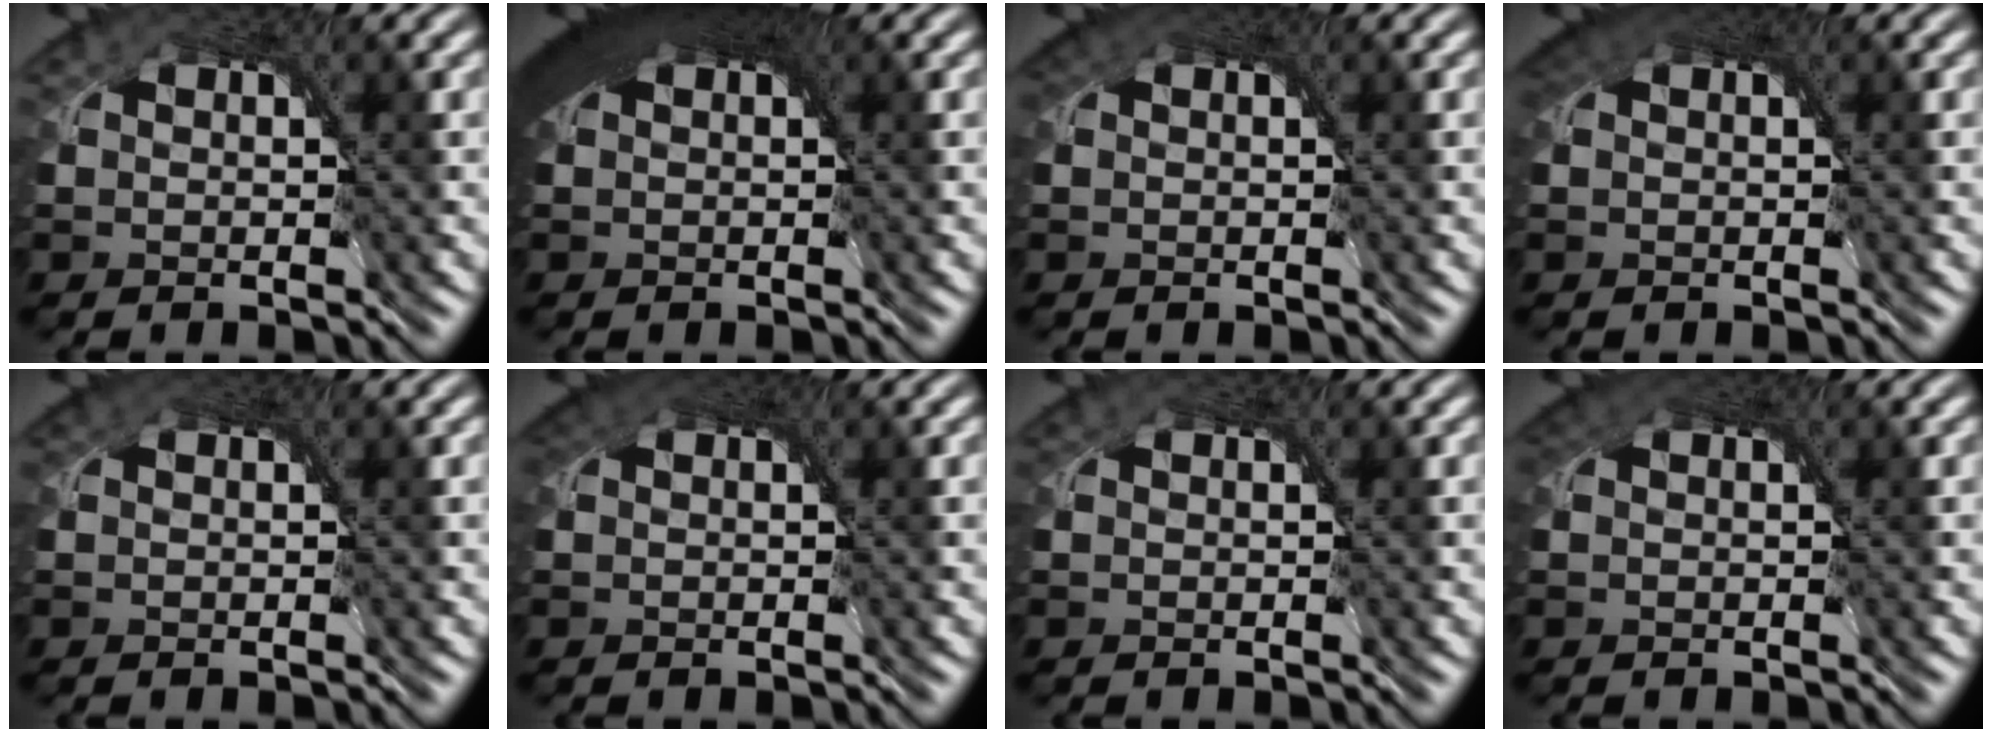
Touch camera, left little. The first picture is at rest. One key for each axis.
{"total": 7.1, "fx": 2.9, "fy": 3.4, "fz": 5.6, "tx": -0.086, "ty": 0.019, "tz": 0.031}
{"total": 2.9, "fx": 1.4, "fy": 1.9, "fz": 1.6, "tx": -0.032, "ty": 0.006, "tz": 0.015}
{"total": 3.5, "fx": 1.9, "fy": 2.0, "fz": 2.2, "tx": -0.041, "ty": 0.008, "tz": 0.021}
{"total": 1.1, "fx": 0.5, "fy": 0.8, "fz": 0.6, "tx": -0.012, "ty": 0.003, "tz": 0.005}
{"total": 3.2, "fx": 1.5, "fy": 2.0, "fz": 1.9, "tx": -0.039, "ty": 0.006, "tz": 0.017}
{"total": 0.6, "fx": 0.2, "fy": 0.4, "fz": 0.3, "tx": -0.009, "ty": 0.000, "tz": 0.003}
{"total": 2.6, "fx": 1.2, "fy": 1.8, "fz": 1.5, "tx": -0.037, "ty": 0.004, "tz": 0.012}